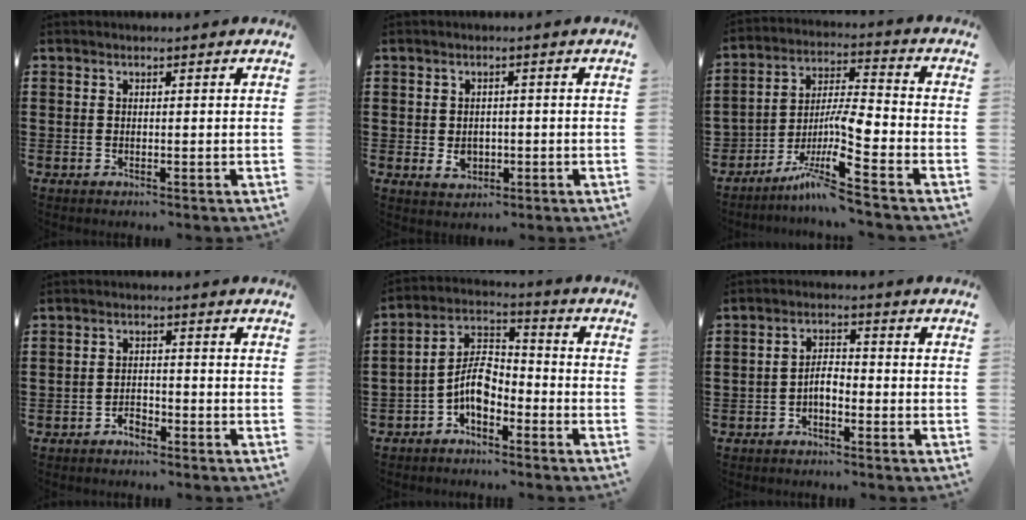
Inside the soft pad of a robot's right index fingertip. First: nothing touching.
{"total": 2.8, "force": [-0.5, 2.2, 1.7], "torque": [-0.029, 0.000, -0.012]}
{"total": 9.6, "force": [-6.1, 0.7, 7.4], "torque": [-0.151, -0.017, -0.124]}
{"total": 2.2, "force": [-1.8, 0.9, 0.8], "torque": [-0.020, 0.003, -0.038]}
{"total": 6.8, "force": [-3.2, 3.5, 4.9], "torque": [-0.108, 0.008, -0.066]}
{"total": 2.8, "force": [-1.4, 1.2, 2.2], "torque": [-0.041, 0.008, -0.028]}